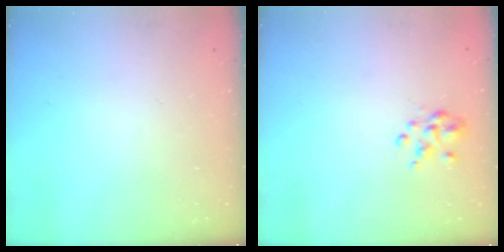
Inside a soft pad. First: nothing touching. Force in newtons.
{"total": 3.0, "press": 2.9, "slide": 1.1}